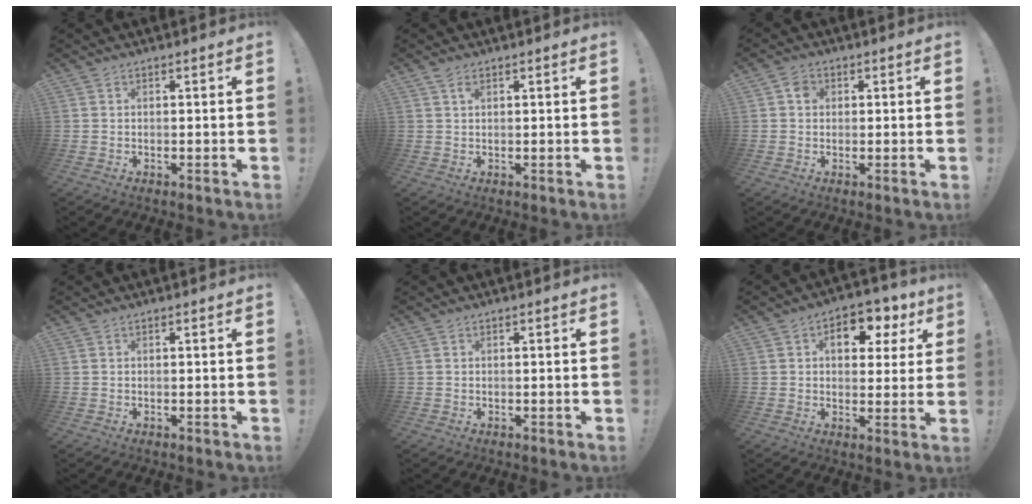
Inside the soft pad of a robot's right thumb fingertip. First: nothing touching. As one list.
[{"total": 1.8, "force": [1.1, 0.8, 1.1], "torque": [-0.020, -0.001, 0.019]}, {"total": 3.0, "force": [0.4, 2.6, 1.5], "torque": [-0.020, 0.006, 0.007]}, {"total": 0.0}, {"total": 0.7, "force": [0.2, 0.7, -0.3], "torque": [0.007, 0.003, 0.003]}, {"total": 9.7, "force": [3.6, 6.3, 6.4], "torque": [-0.078, -0.012, 0.060]}]